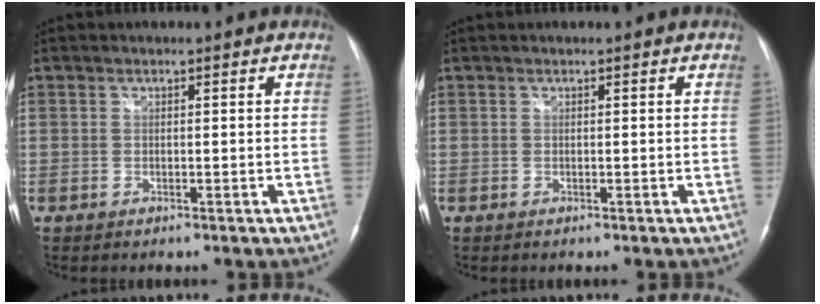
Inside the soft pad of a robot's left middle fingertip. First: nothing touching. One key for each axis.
{"total": 0.0}